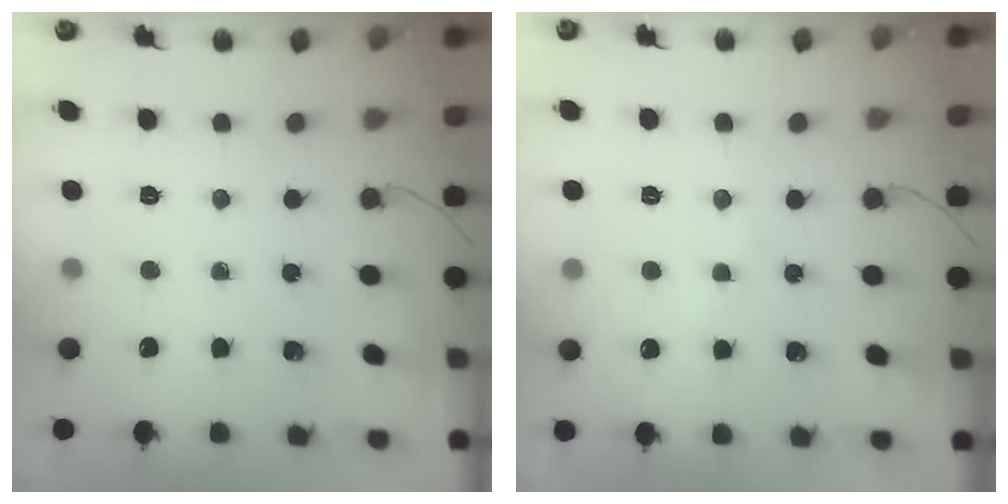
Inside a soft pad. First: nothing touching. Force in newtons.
{"total": 2.3, "press": 2.1, "slide": 0.7}